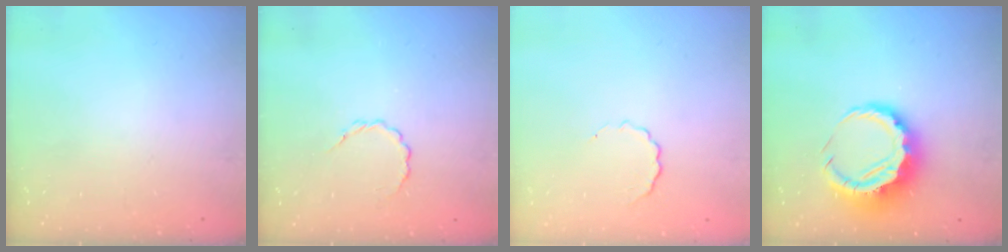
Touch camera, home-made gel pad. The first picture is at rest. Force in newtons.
{"total": 2.9, "press": 2.7, "slide": 1.0}
{"total": 3.9, "press": 3.8, "slide": 0.9}
{"total": 10.7, "press": 10.5, "slide": 2.1}